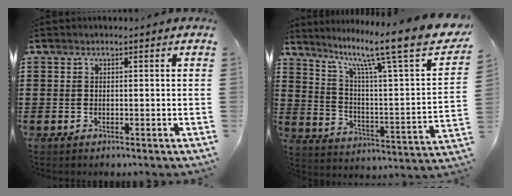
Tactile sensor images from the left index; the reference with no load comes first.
{"total": 12.9, "force": [10.0, 0.3, 8.1], "torque": [-0.160, -0.081, 0.151]}